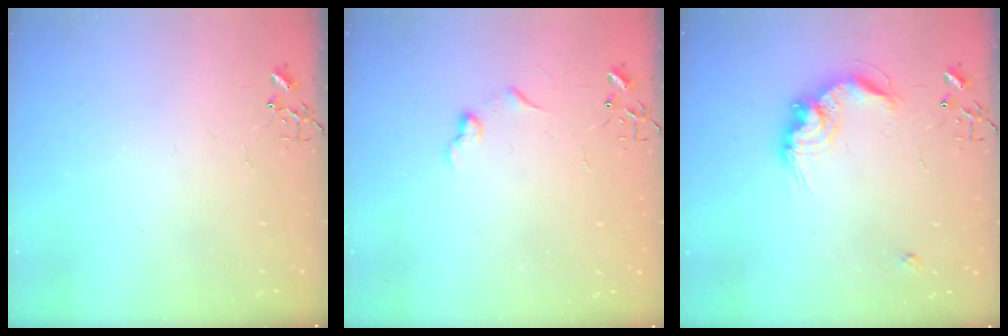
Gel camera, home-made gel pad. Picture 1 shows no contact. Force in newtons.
{"total": 6.3, "press": 6.3, "slide": 0.5}
{"total": 12.6, "press": 12.6, "slide": 0.4}